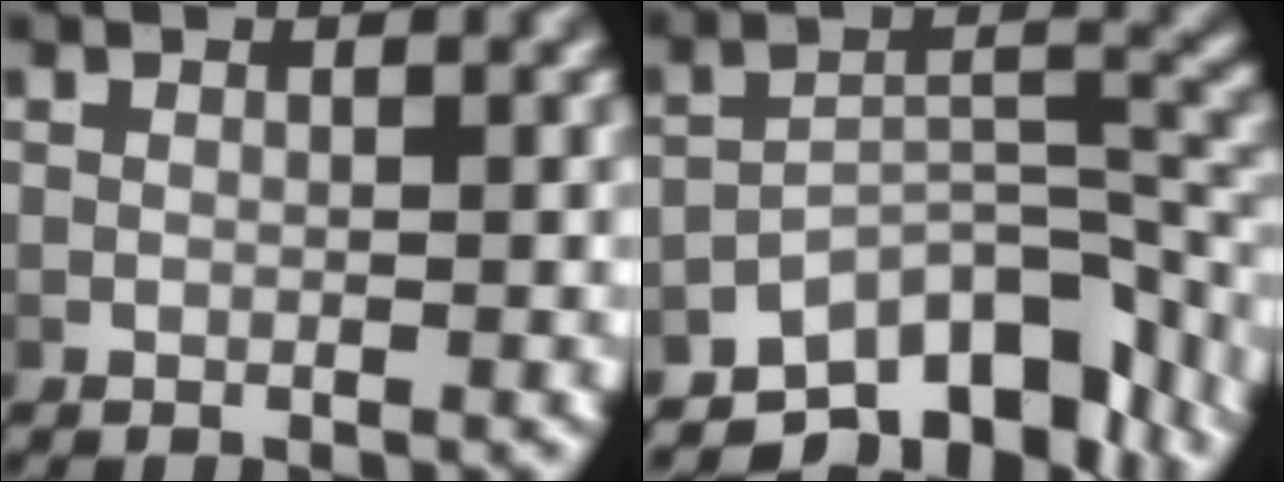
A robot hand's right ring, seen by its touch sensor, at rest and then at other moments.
{"total": 10.6, "force": [-6.9, 5.1, 6.2], "torque": [-0.082, -0.017, -0.100]}